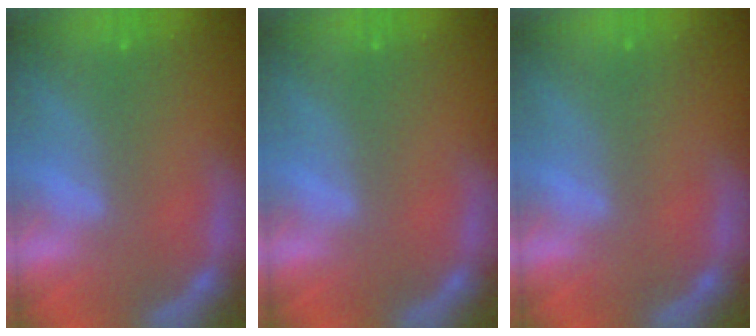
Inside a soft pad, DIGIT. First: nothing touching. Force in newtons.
{"total": 0.0}
{"total": 0.0}